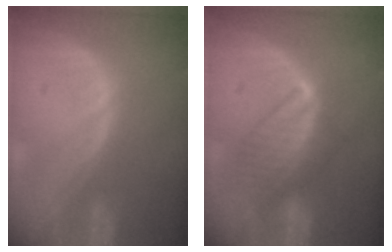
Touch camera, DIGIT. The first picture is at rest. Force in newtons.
{"total": 6.5, "press": 6.5, "slide": 0.6}